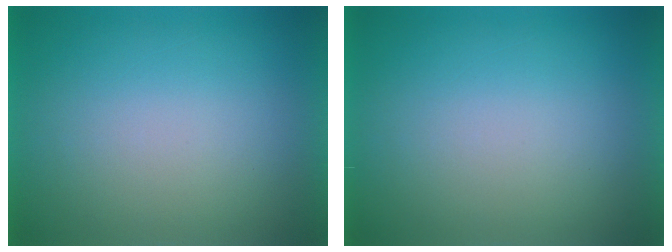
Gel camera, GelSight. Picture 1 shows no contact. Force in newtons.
{"total": 1.1}